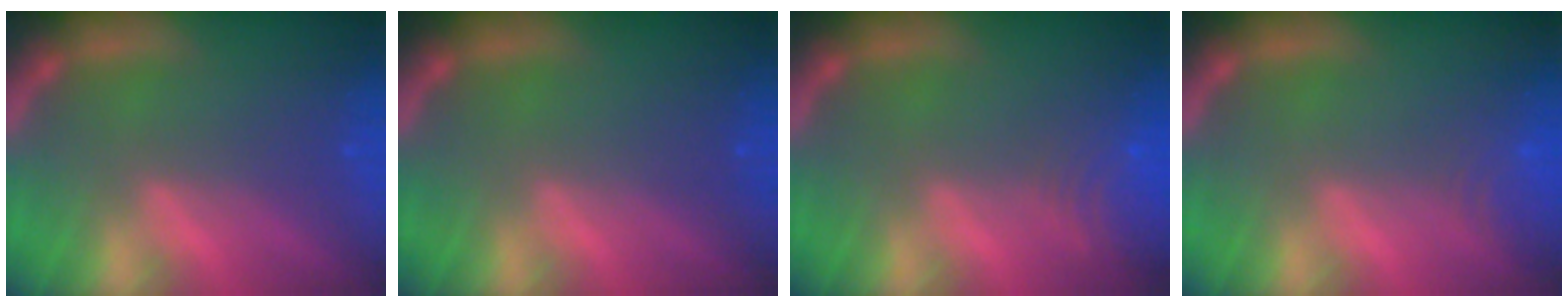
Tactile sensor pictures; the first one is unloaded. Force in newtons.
{"total": 0.0}
{"total": 6.5}
{"total": 3.5}